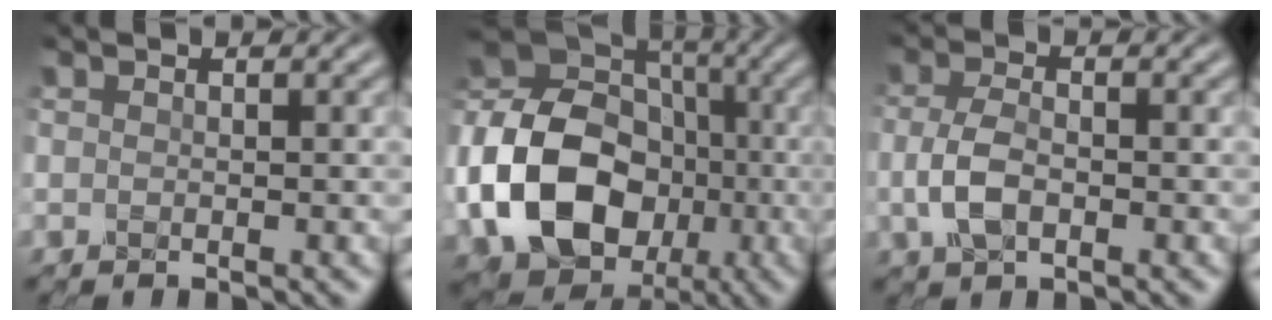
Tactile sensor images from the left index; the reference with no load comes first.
{"total": 13.4, "force": [-3.3, 10.1, 8.1], "torque": [-0.182, -0.008, -0.058]}
{"total": 3.1, "force": [-0.9, 1.4, 2.6], "torque": [-0.068, 0.003, -0.017]}